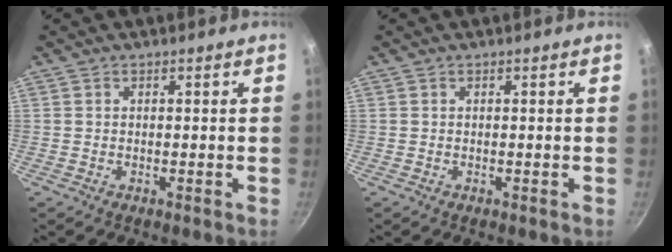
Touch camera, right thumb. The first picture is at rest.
{"total": 0.0}